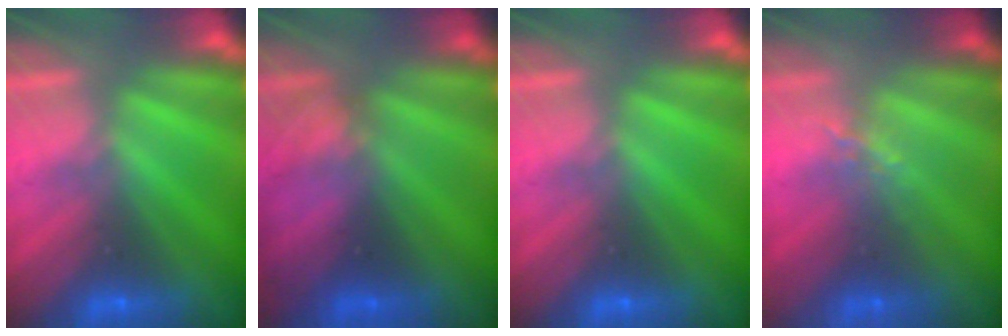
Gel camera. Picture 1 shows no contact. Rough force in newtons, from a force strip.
{"total": 2.2}
{"total": 0.0}
{"total": 1.3}